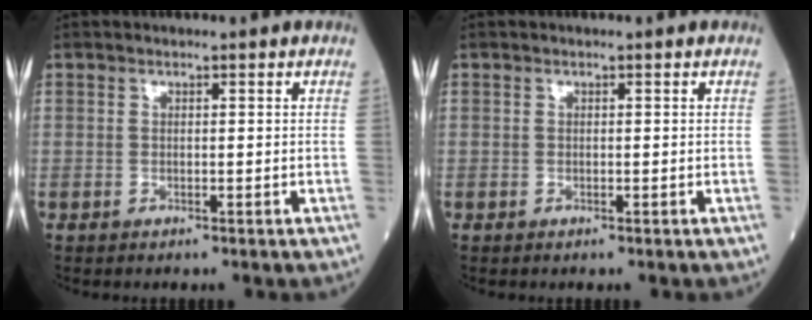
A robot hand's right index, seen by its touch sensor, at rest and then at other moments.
{"total": 0.0}